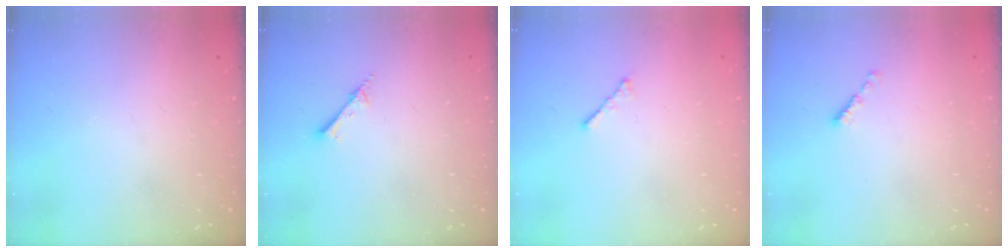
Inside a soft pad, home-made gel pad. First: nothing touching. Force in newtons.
{"total": 2.2, "press": 2.2, "slide": 0.3}
{"total": 1.9, "press": 1.8, "slide": 0.5}
{"total": 0.7, "press": 0.5, "slide": 0.4}